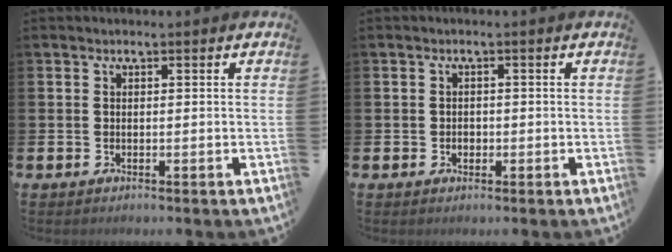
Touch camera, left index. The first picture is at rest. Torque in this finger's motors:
{"motor_torque": [0.03, 0.02, 0.00, 0.03]}